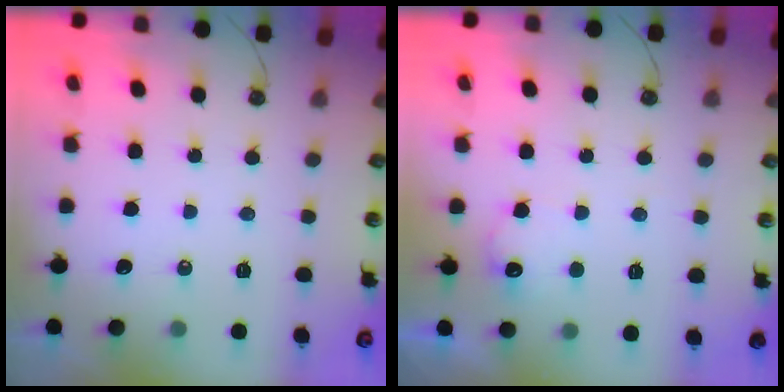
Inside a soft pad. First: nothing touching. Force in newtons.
{"total": 8.4, "press": 8.4, "slide": 0.4}